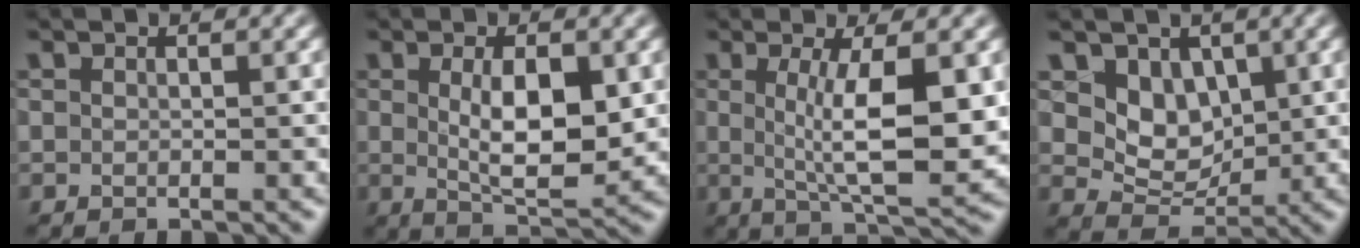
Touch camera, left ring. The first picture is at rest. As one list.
[{"total": 6.0, "force": [0.5, 2.4, 5.5], "torque": [-0.096, -0.007, 0.015]}, {"total": 7.5, "force": [0.8, 1.8, 7.2], "torque": [-0.116, -0.010, 0.017]}, {"total": 4.2, "force": [1.5, 3.2, 2.3], "torque": [-0.046, -0.015, 0.023]}]